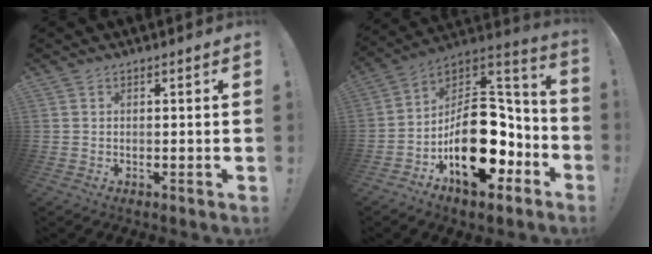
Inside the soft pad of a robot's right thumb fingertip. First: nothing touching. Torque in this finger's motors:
{"motor_torque": [3.51, 1.50, 1.20, -1.28, 0.41]}